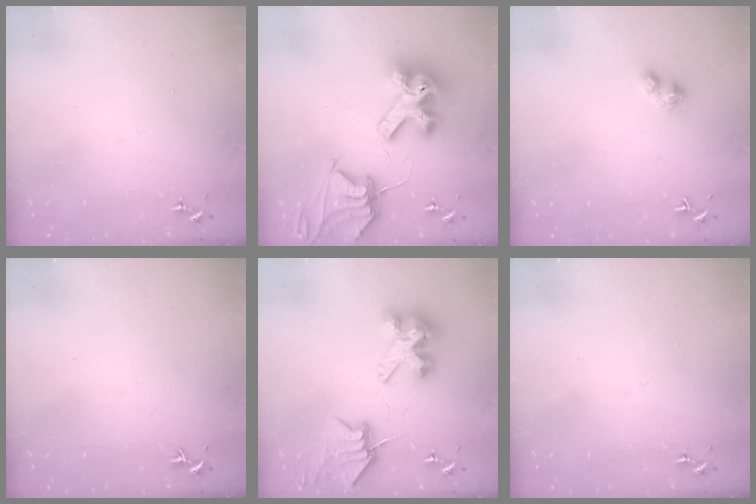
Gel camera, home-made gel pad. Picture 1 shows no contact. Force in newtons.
{"total": 16.8, "press": 16.7, "slide": 2.2}
{"total": 4.0, "press": 3.9, "slide": 0.6}
{"total": 0.0}
{"total": 8.8, "press": 8.7, "slide": 1.2}
{"total": 0.0}